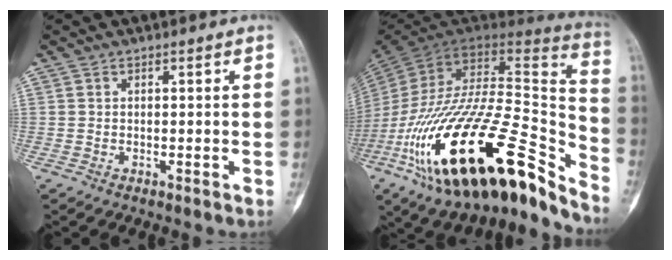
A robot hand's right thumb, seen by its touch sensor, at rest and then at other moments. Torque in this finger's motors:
{"motor_torque": [1.42, 1.00, 2.09, -0.68, 1.05]}